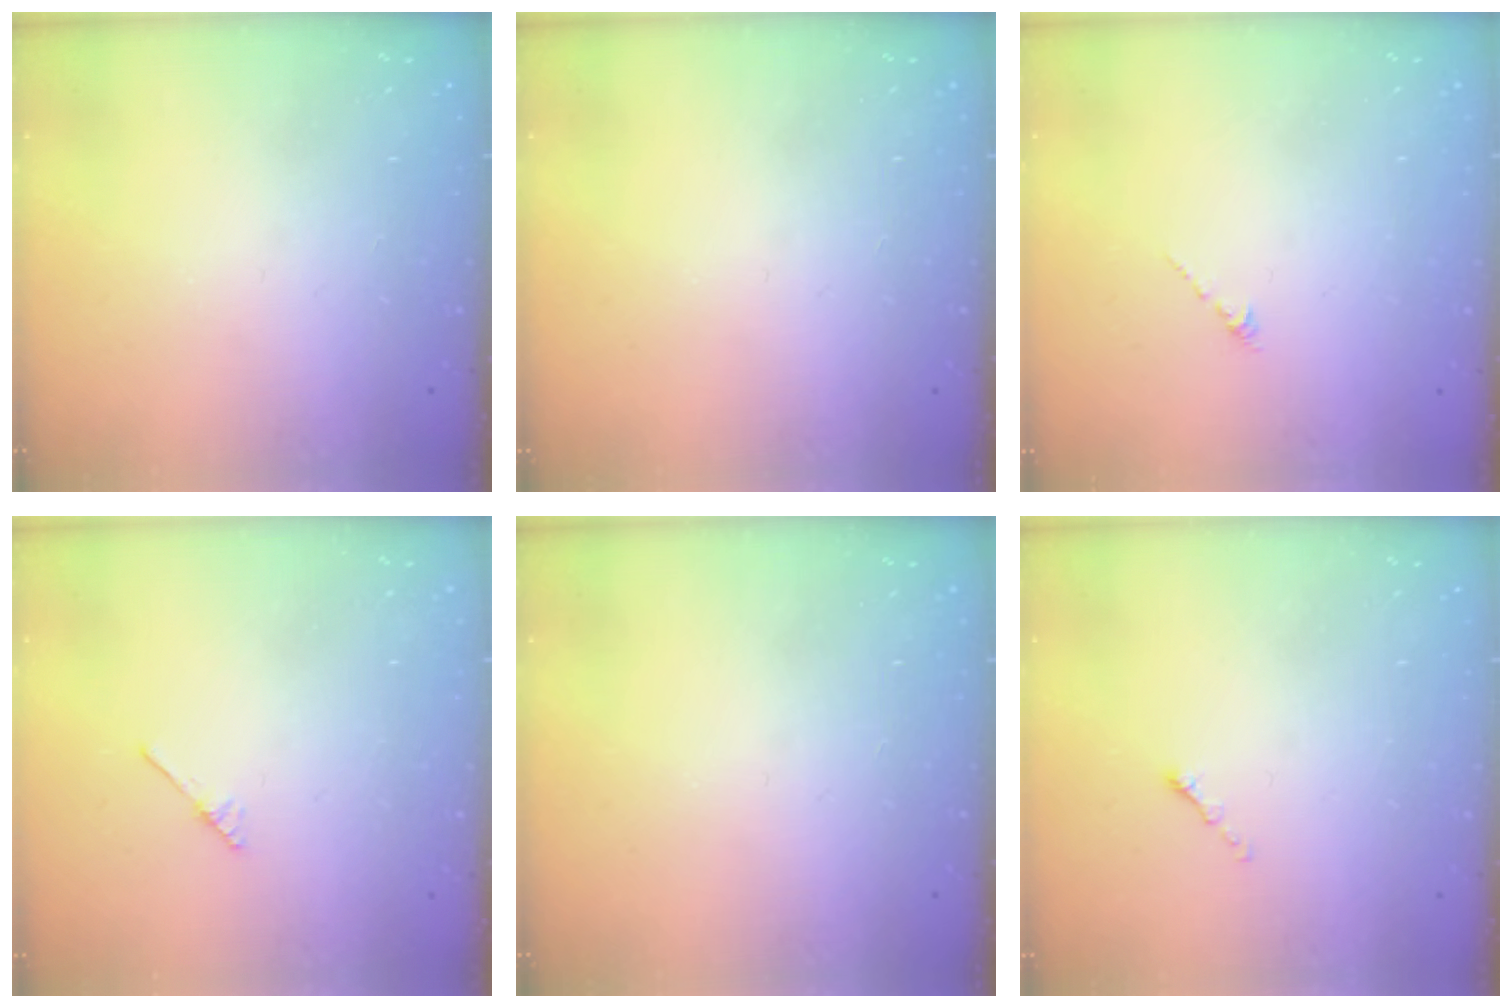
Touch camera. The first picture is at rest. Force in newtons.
{"total": 0.0}
{"total": 0.0}
{"total": 1.9, "press": 1.8, "slide": 0.3}
{"total": 0.0}
{"total": 0.0}